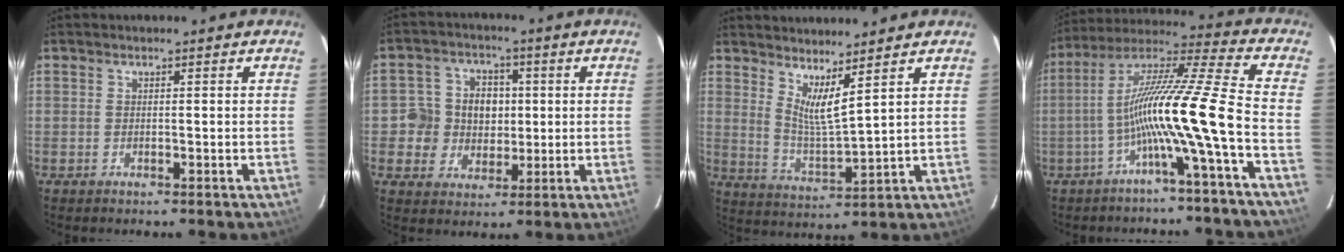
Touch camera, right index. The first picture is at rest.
{"total": 8.5, "force": [0.3, 8.1, 2.5], "torque": [-0.059, 0.013, 0.002]}
{"total": 6.9, "force": [4.9, 0.3, 4.8], "torque": [-0.081, -0.017, 0.089]}
{"total": 14.7, "force": [-5.5, -1.6, 13.6], "torque": [-0.235, 0.001, -0.104]}